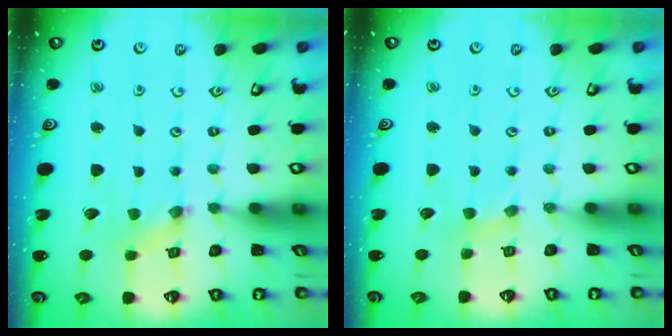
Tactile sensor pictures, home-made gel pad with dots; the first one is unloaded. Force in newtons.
{"total": 1.2, "press": 1.1, "slide": 0.3}